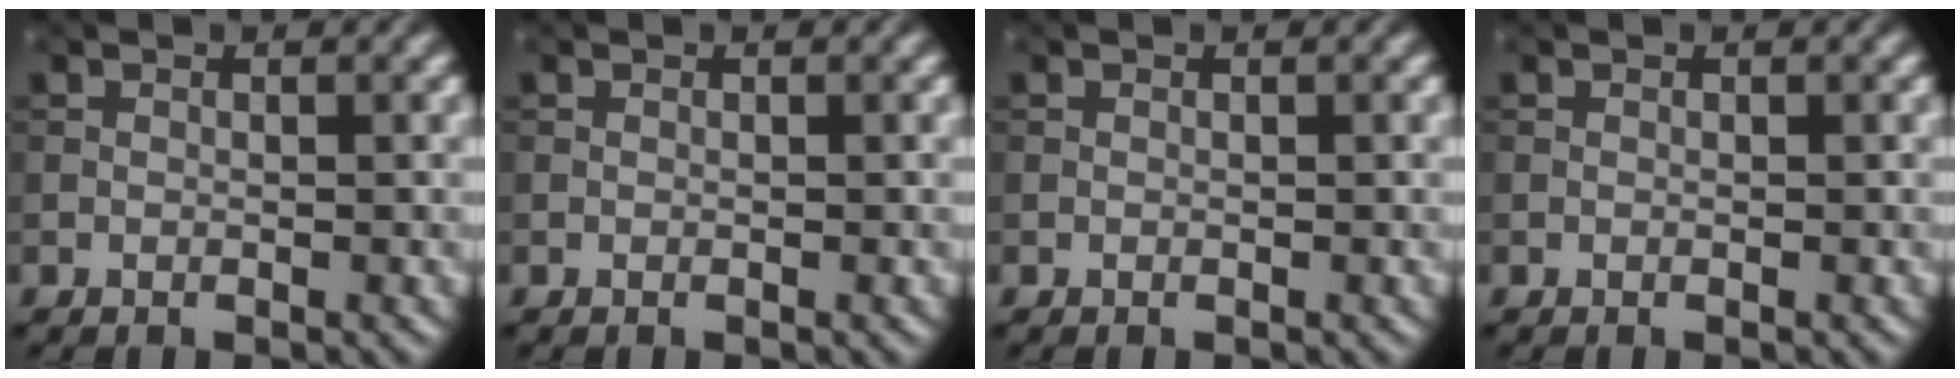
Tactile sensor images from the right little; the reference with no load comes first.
{"total": 0.0}
{"total": 0.0}
{"total": 0.0}